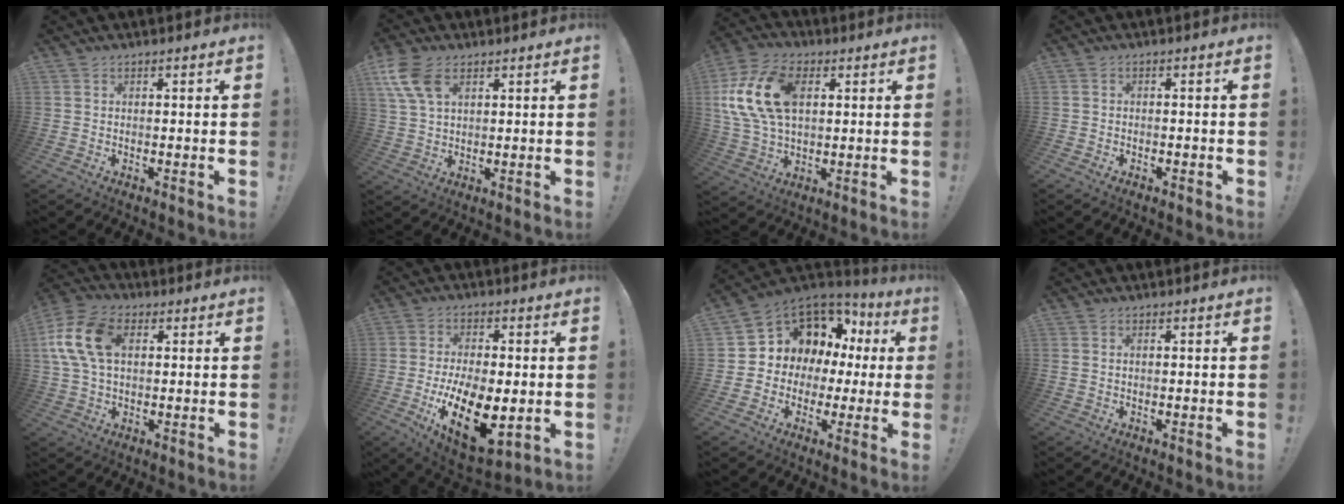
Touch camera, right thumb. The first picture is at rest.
{"total": 9.8, "force": [4.7, 5.6, 6.6], "torque": [-0.128, -0.012, 0.090]}
{"total": 18.6, "force": [4.2, 11.8, 13.7], "torque": [-0.258, 0.001, 0.078]}
{"total": 1.2, "force": [-1.0, 0.7, 0.2], "torque": [0.000, 0.004, -0.018]}
{"total": 14.9, "force": [3.1, 9.6, 11.0], "torque": [-0.216, 0.011, 0.064]}
{"total": 18.2, "force": [-4.1, 9.1, 15.2], "torque": [-0.252, 0.007, -0.055]}
{"total": 9.6, "force": [3.9, 7.9, 3.7], "torque": [-0.051, -0.044, 0.084]}
{"total": 0.8, "force": [0.5, 0.3, 0.5], "torque": [-0.017, 0.002, 0.011]}